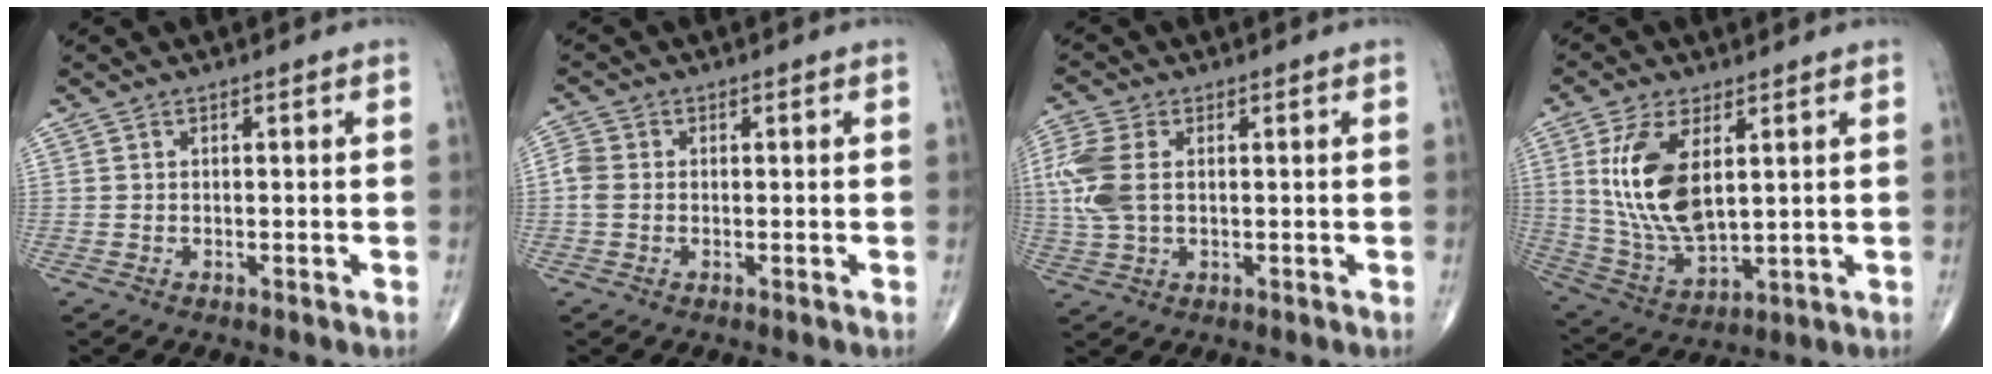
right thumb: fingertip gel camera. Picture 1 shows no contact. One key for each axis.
{"total": 2.9, "fx": -0.2, "fy": 2.3, "fz": 1.7, "tx": -0.044, "ty": 0.007, "tz": -0.010}
{"total": 8.6, "fx": 1.1, "fy": 5.2, "fz": 6.8, "tx": -0.182, "ty": 0.008, "tz": 0.025}
{"total": 14.6, "fx": 3.8, "fy": 7.2, "fz": 12.2, "tx": -0.242, "ty": -0.022, "tz": 0.086}